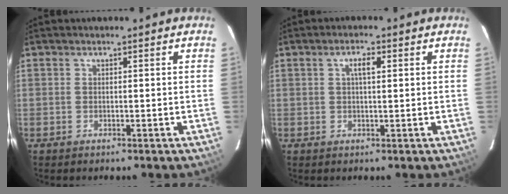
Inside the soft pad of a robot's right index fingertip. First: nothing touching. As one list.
[{"total": 2.6, "force": [0.8, 0.8, 2.3], "torque": [-0.043, 0.007, 0.013]}]